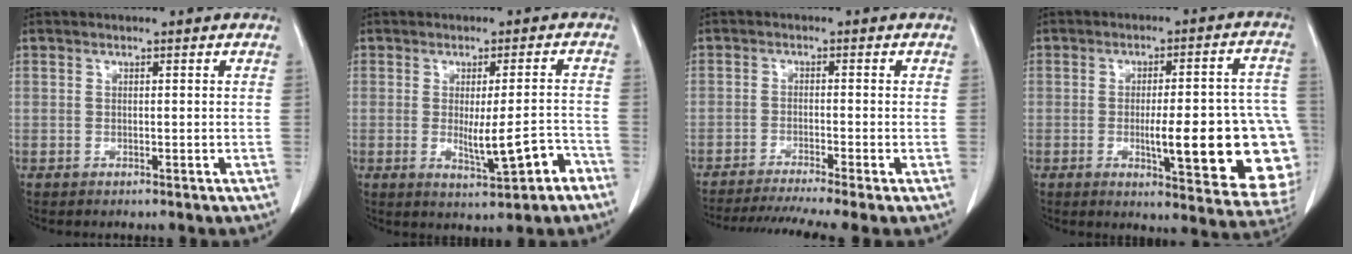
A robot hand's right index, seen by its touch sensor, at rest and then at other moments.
{"total": 6.7, "force": [-2.6, 0.9, 6.1], "torque": [-0.081, -0.006, -0.030]}
{"total": 9.7, "force": [-8.0, -0.9, 5.3], "torque": [-0.080, -0.016, -0.127]}
{"total": 19.7, "force": [-3.8, 3.6, 19.0], "torque": [-0.151, 0.019, -0.030]}